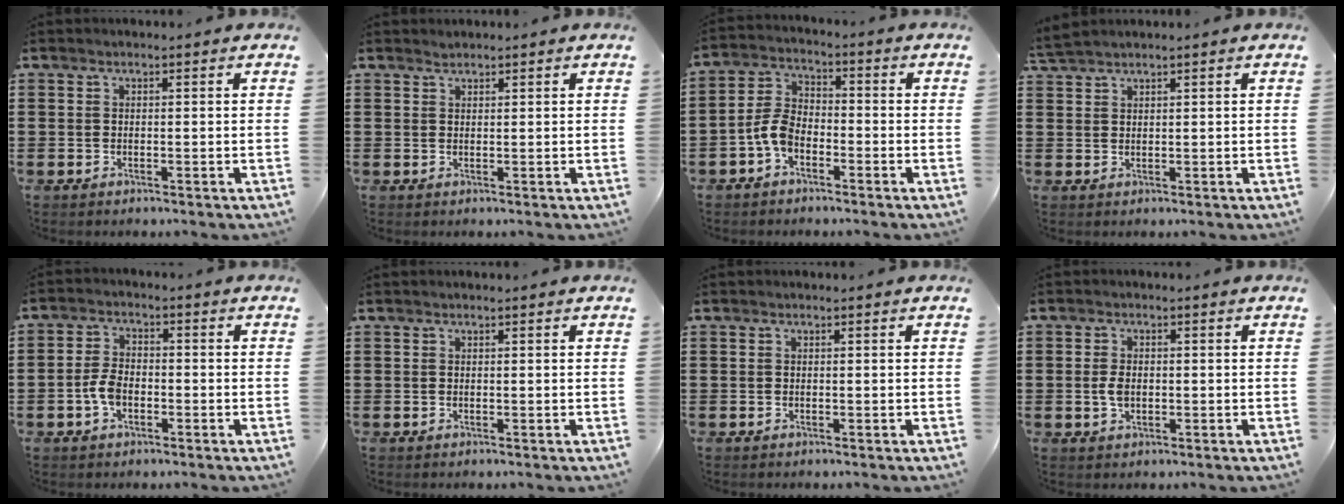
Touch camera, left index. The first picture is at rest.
{"total": 0.9, "force": [0.8, 0.2, 0.1], "torque": [-0.003, 0.001, 0.017]}
{"total": 5.3, "force": [-2.7, 3.0, 3.4], "torque": [-0.095, 0.005, -0.060]}
{"total": 1.8, "force": [1.7, -0.2, 0.5], "torque": [-0.014, 0.001, 0.035]}
{"total": 4.1, "force": [-1.2, 2.3, 3.1], "torque": [-0.083, -0.003, -0.030]}
{"total": 0.0}
{"total": 0.0}
{"total": 2.8, "force": [-0.1, 1.6, 2.3], "torque": [-0.059, -0.001, -0.007]}